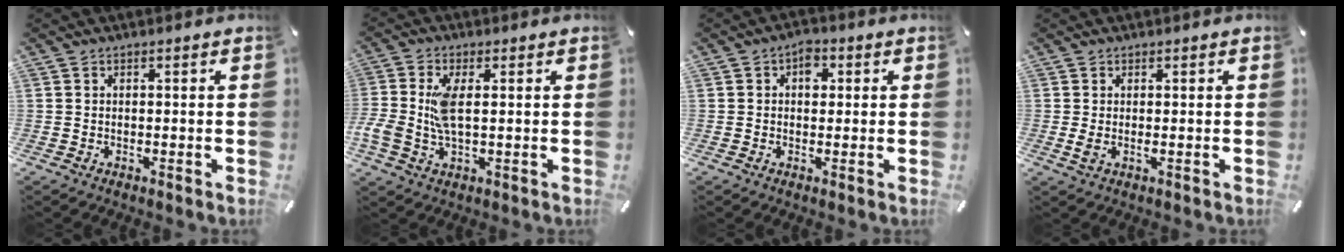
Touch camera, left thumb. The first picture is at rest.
{"total": 7.6, "force": [0.4, 3.5, 6.7], "torque": [-0.151, -0.003, 0.004]}
{"total": 3.6, "force": [0.8, 2.5, 2.5], "torque": [-0.019, -0.004, 0.004]}
{"total": 1.8, "force": [0.1, 0.6, 1.7], "torque": [-0.032, -0.007, -0.003]}